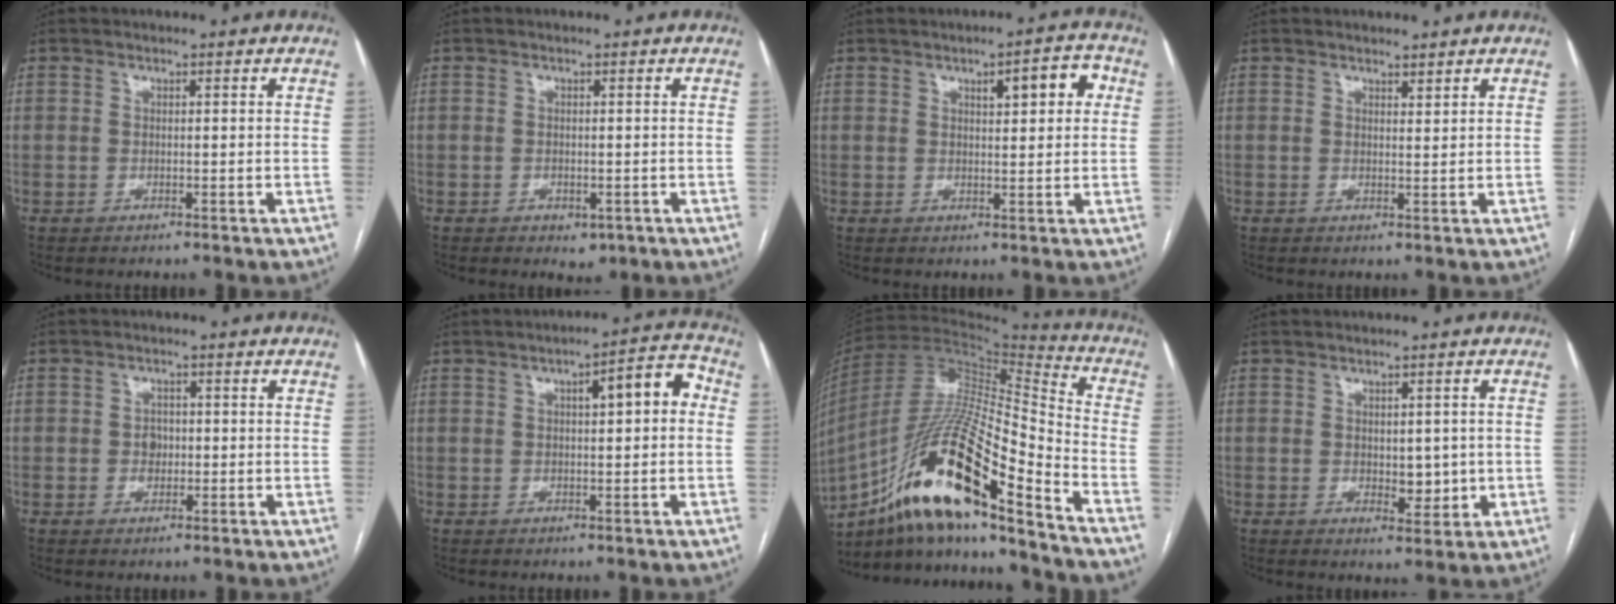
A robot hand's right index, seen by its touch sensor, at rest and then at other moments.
{"total": 2.2, "force": [-1.0, 1.6, 1.2], "torque": [-0.010, 0.001, -0.003]}
{"total": 5.6, "force": [1.9, 1.5, 5.0], "torque": [-0.069, 0.015, 0.025]}
{"total": 1.4, "force": [1.3, 0.3, 0.4], "torque": [-0.007, -0.002, 0.022]}
{"total": 2.1, "force": [-0.3, 1.7, 1.2], "torque": [-0.014, 0.005, -0.003]}
{"total": 6.8, "force": [1.2, 1.5, 6.5], "torque": [-0.088, 0.029, 0.012]}
{"total": 21.3, "force": [-13.4, 2.0, 16.5], "torque": [-0.329, -0.010, -0.242]}
{"total": 4.0, "force": [-0.1, 2.3, 3.2], "torque": [-0.038, -0.004, 0.007]}